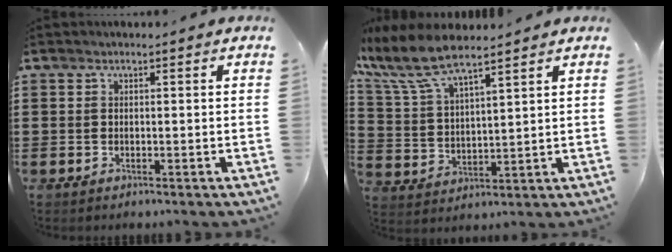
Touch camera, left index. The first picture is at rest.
{"total": 8.6, "force": [7.0, 1.7, 4.7], "torque": [-0.124, -0.029, 0.123]}